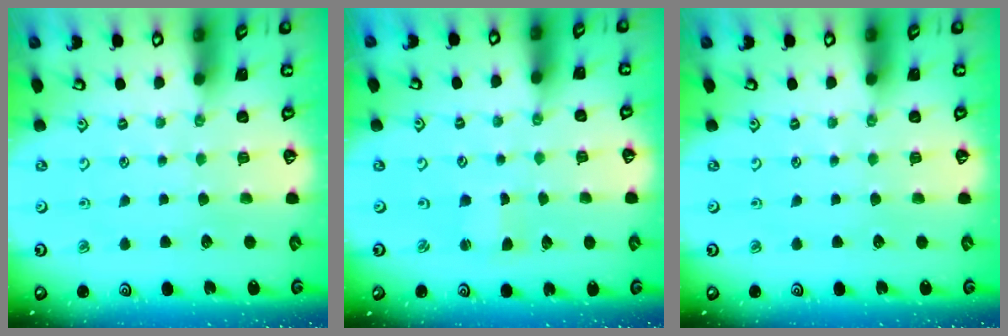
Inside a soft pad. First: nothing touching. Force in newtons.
{"total": 1.4, "press": 1.4, "slide": 0.0}
{"total": 0.0}